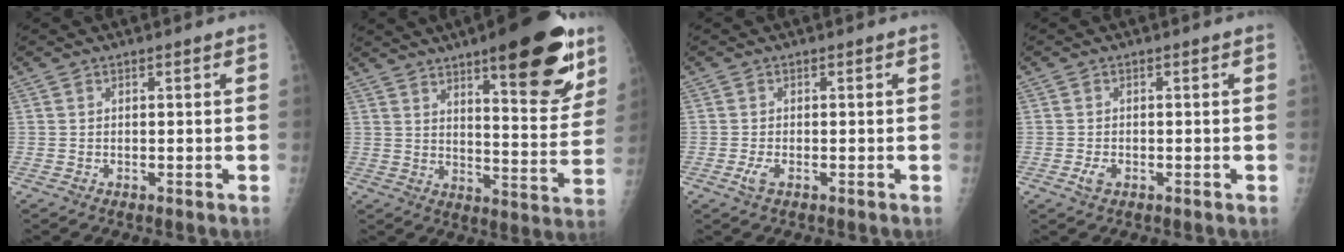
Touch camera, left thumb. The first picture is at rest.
{"total": 20.9, "force": [12.4, 6.0, 15.7], "torque": [-0.175, -0.063, 0.175]}
{"total": 1.9, "force": [-0.6, 0.9, 1.6], "torque": [-0.035, -0.001, -0.012]}
{"total": 1.8, "force": [-0.7, 1.2, 1.2], "torque": [-0.024, -0.001, -0.013]}